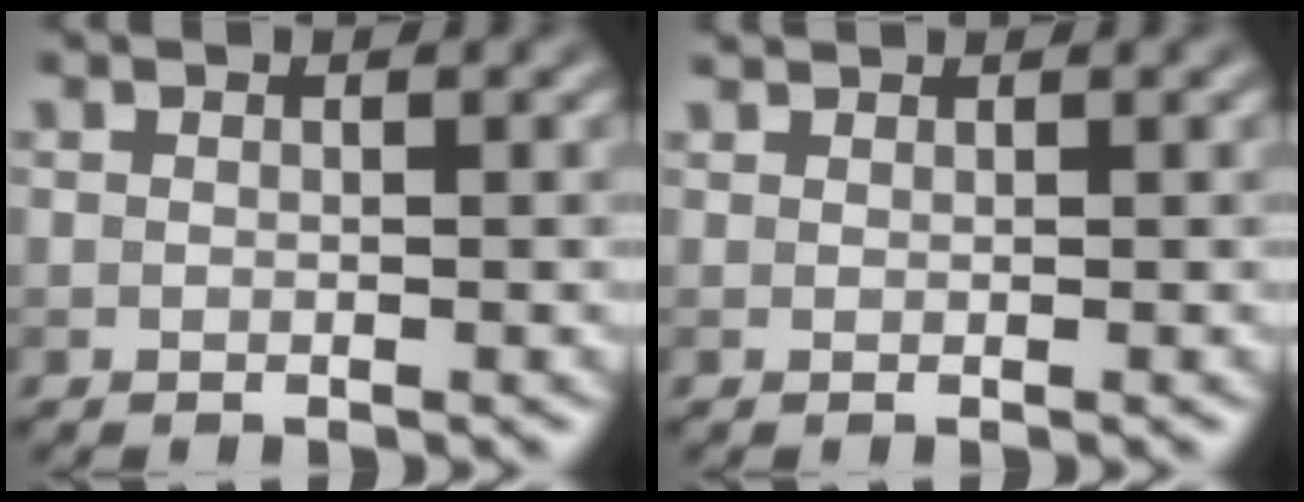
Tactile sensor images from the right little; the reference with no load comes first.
{"total": 0.9, "force": [0.9, 0.1, 0.1], "torque": [-0.003, 0.002, 0.020]}